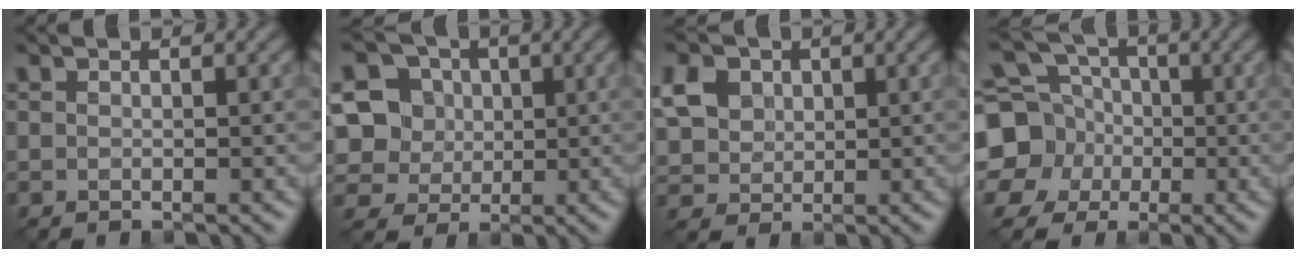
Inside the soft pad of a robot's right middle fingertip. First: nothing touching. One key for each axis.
{"total": 10.3, "fx": 2.6, "fy": 8.9, "fz": 4.5, "tx": -0.104, "ty": 0.023, "tz": 0.040}
{"total": 5.7, "fx": 2.1, "fy": 4.5, "fz": 2.7, "tx": -0.102, "ty": 0.011, "tz": 0.047}
{"total": 10.2, "fx": -1.1, "fy": 9.4, "fz": 3.8, "tx": -0.119, "ty": 0.000, "tz": -0.052}